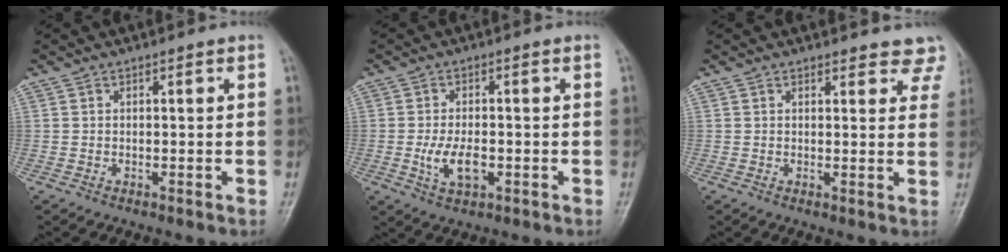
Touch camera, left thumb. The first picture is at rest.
{"total": 5.7, "force": [-1.4, 2.9, 4.7], "torque": [-0.091, 0.001, -0.021]}
{"total": 6.5, "force": [5.8, 2.5, 1.3], "torque": [0.030, -0.022, 0.042]}